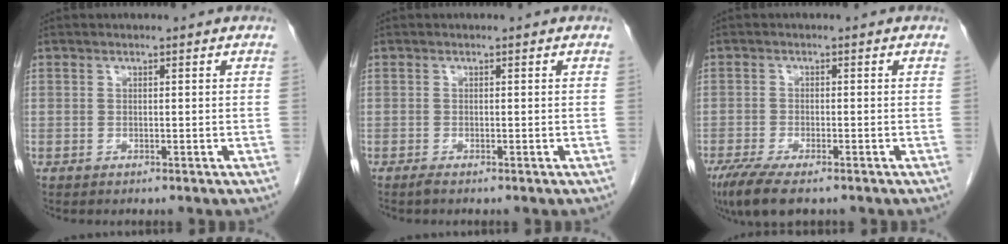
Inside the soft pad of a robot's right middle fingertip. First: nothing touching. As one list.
[{"total": 0.5, "force": [-0.4, -0.1, 0.3], "torque": [-0.008, -0.001, -0.009]}, {"total": 7.0, "force": [-4.9, 1.7, 4.7], "torque": [-0.083, -0.018, -0.080]}]